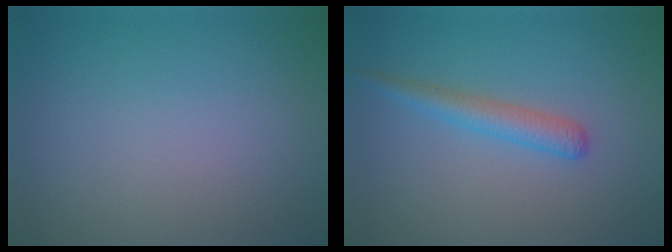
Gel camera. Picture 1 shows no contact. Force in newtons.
{"total": 2.2, "press": 2.2, "slide": 0.1}